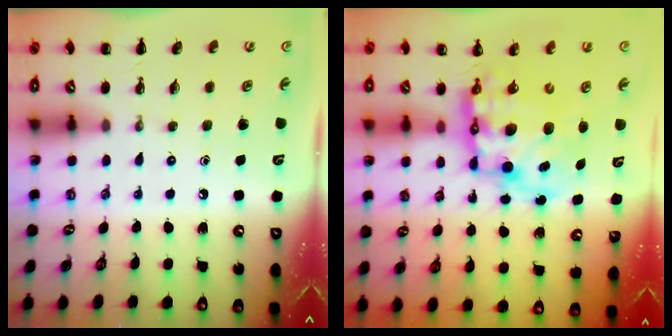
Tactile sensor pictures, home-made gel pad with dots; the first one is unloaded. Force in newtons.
{"total": 12.8, "press": 12.4, "slide": 3.2}